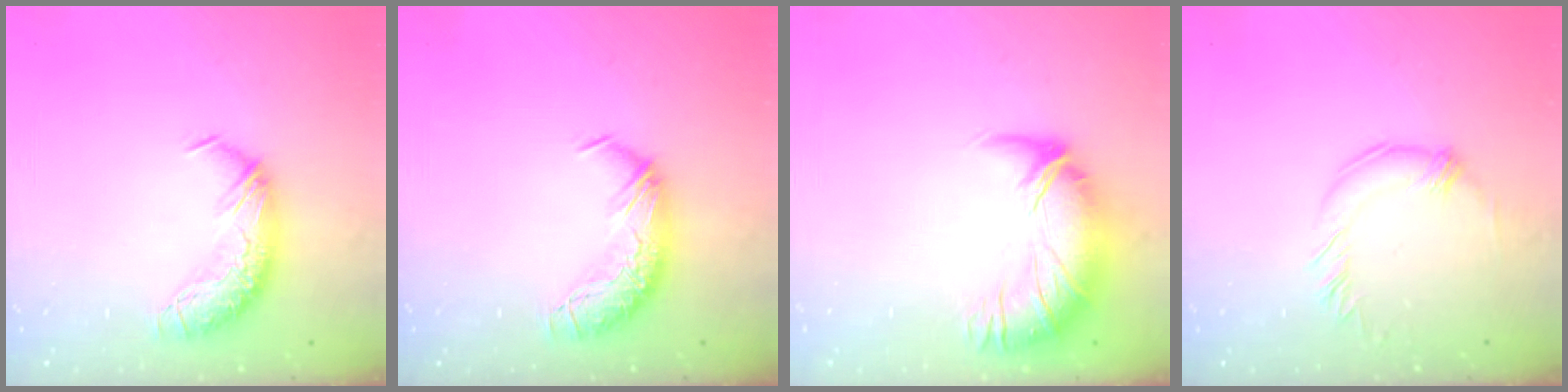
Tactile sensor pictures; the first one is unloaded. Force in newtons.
{"total": 0.0}
{"total": 3.2, "press": 2.3, "slide": 2.3}
{"total": 2.0, "press": 2.0, "slide": 0.4}